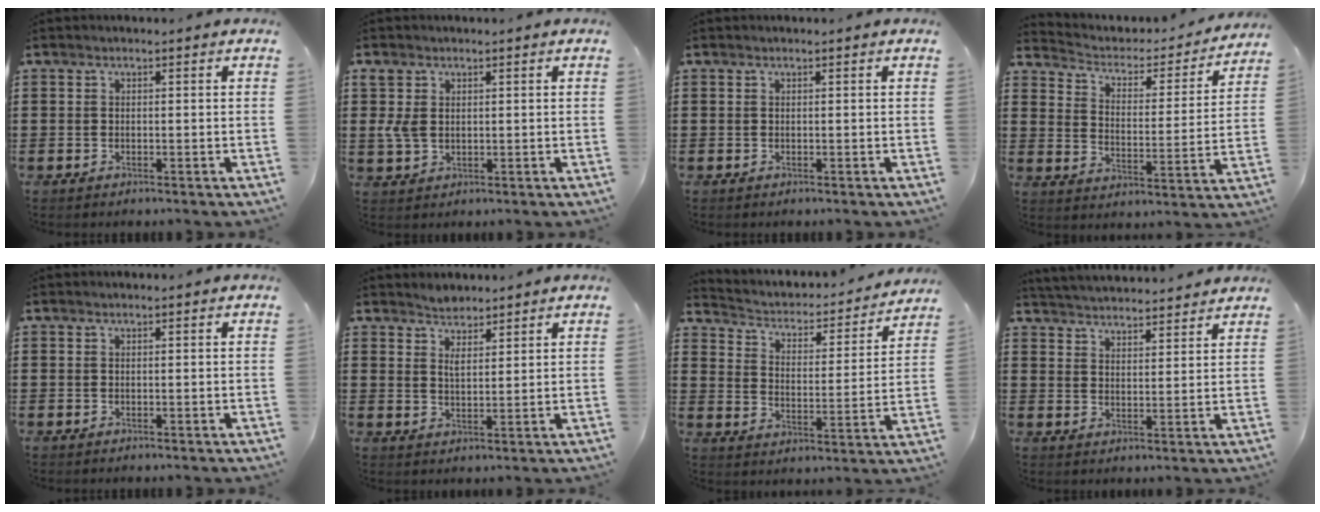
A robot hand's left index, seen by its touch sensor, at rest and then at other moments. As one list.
[{"total": 3.3, "force": [0.8, 2.5, 2.0], "torque": [-0.063, 0.003, 0.009]}, {"total": 0.0}, {"total": 2.6, "force": [2.1, 1.3, 0.8], "torque": [-0.033, -0.019, 0.026]}, {"total": 0.0}, {"total": 2.7, "force": [2.5, 0.9, 0.6], "torque": [-0.018, 0.004, 0.047]}, {"total": 2.2, "force": [1.9, 1.0, 0.7], "torque": [-0.030, -0.026, 0.020]}, {"total": 3.9, "force": [3.9, 0.1, -0.1], "torque": [-0.014, -0.021, 0.069]}]